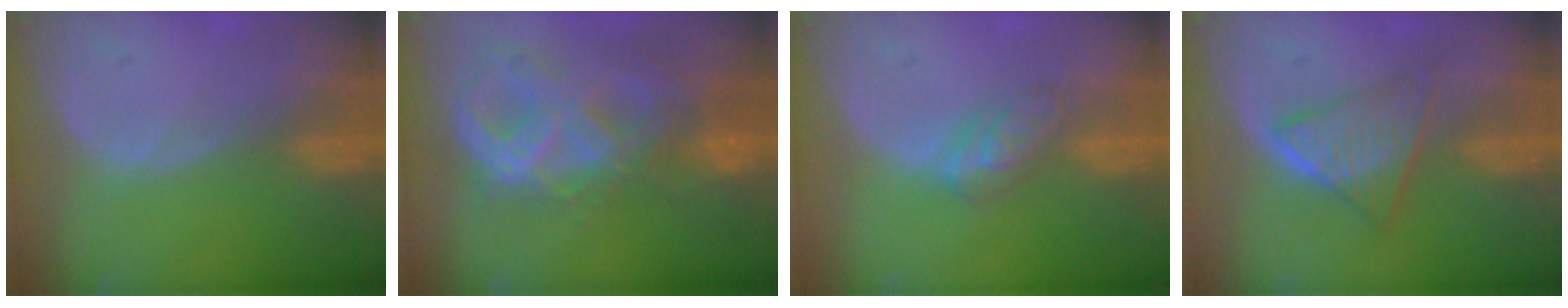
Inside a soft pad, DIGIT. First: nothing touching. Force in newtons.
{"total": 10.9, "press": 9.2, "slide": 5.7}
{"total": 4.7, "press": 4.5, "slide": 1.3}
{"total": 5.8, "press": 5.5, "slide": 1.7}